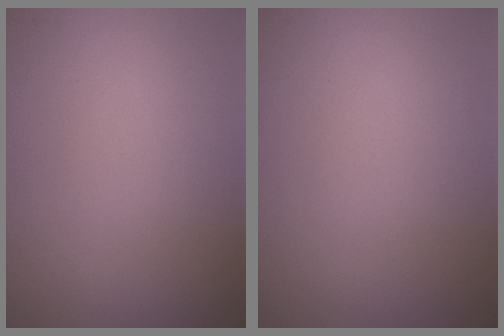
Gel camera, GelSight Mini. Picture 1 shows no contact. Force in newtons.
{"total": 0.0}